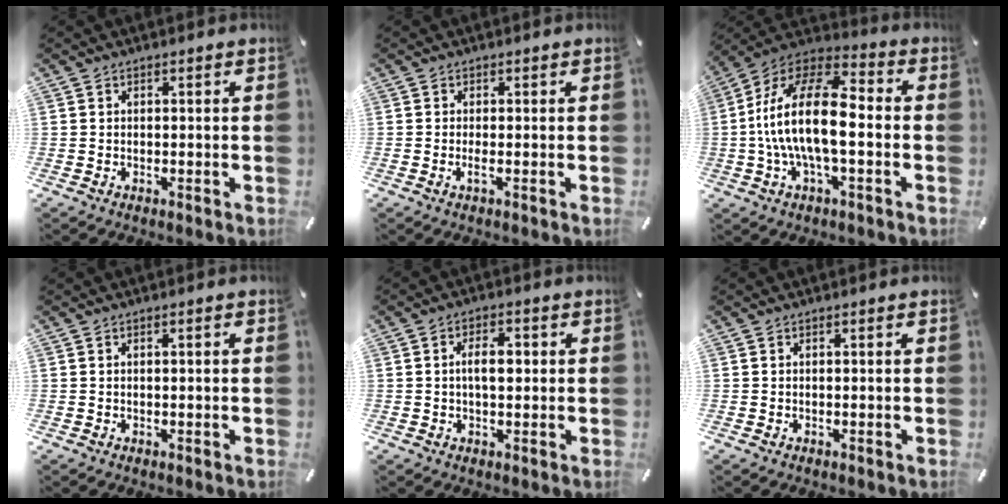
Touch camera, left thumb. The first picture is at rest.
{"total": 1.7, "force": [-0.3, 0.1, 1.7], "torque": [-0.030, -0.008, -0.005]}
{"total": 18.1, "force": [-2.2, 8.2, 16.0], "torque": [-0.327, 0.003, -0.041]}
{"total": 0.9, "force": [-0.1, 0.1, 0.9], "torque": [-0.015, -0.001, -0.001]}
{"total": 5.1, "force": [0.3, 2.8, 4.3], "torque": [-0.069, 0.005, -0.002]}
{"total": 0.0}